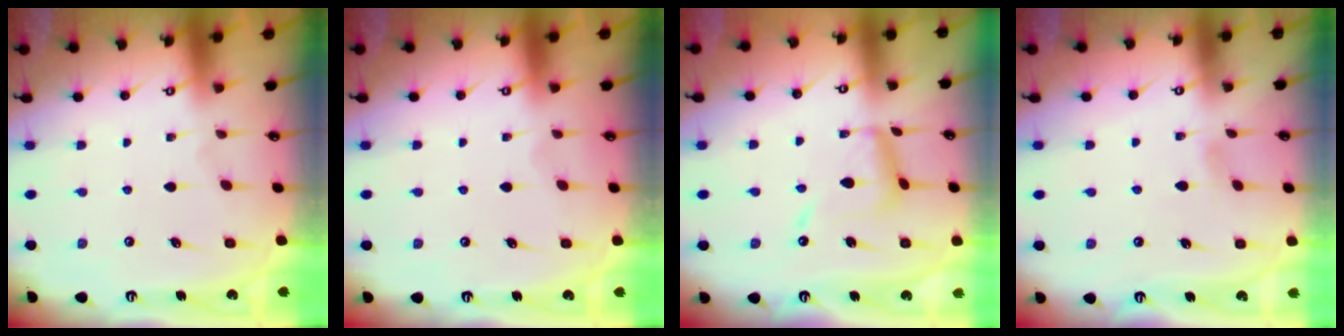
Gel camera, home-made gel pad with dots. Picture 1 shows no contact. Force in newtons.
{"total": 0.0}
{"total": 10.9, "press": 10.9, "slide": 1.0}
{"total": 3.9, "press": 3.9, "slide": 0.5}